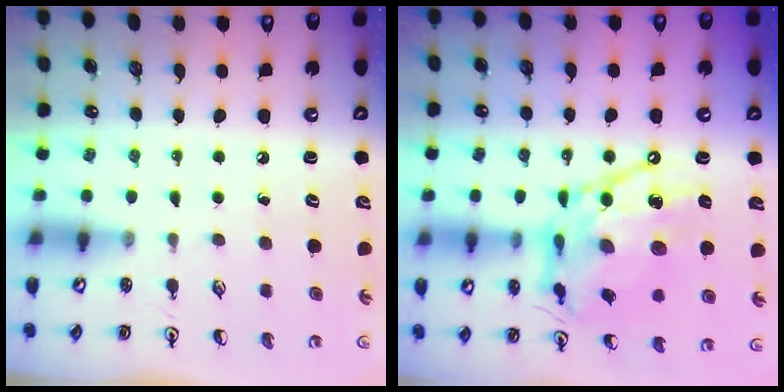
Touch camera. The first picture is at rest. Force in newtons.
{"total": 19.2, "press": 19.1, "slide": 1.6}